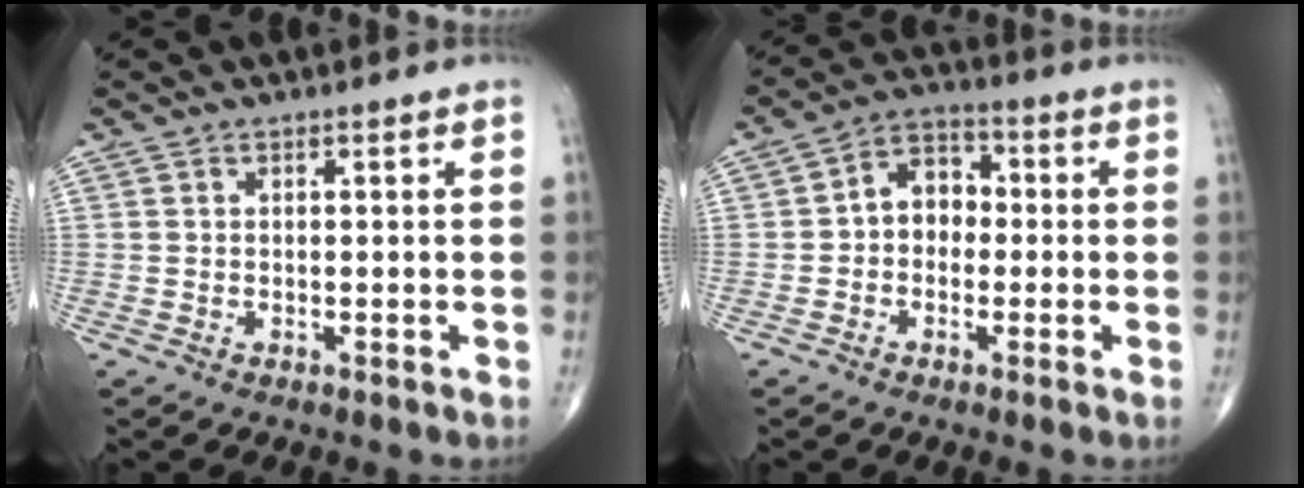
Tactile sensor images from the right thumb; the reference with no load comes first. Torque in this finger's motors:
{"motor_torque": [0.08, 0.17, 0.58, -0.01, 0.06]}